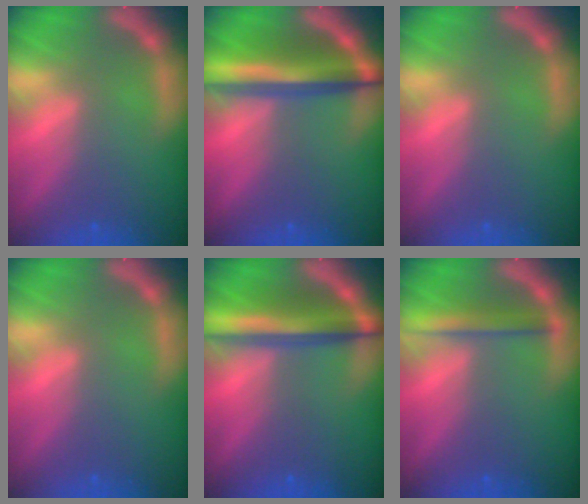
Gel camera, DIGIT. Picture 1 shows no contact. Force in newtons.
{"total": 8.1}
{"total": 0.0}
{"total": 0.0}
{"total": 7.1}
{"total": 2.9}